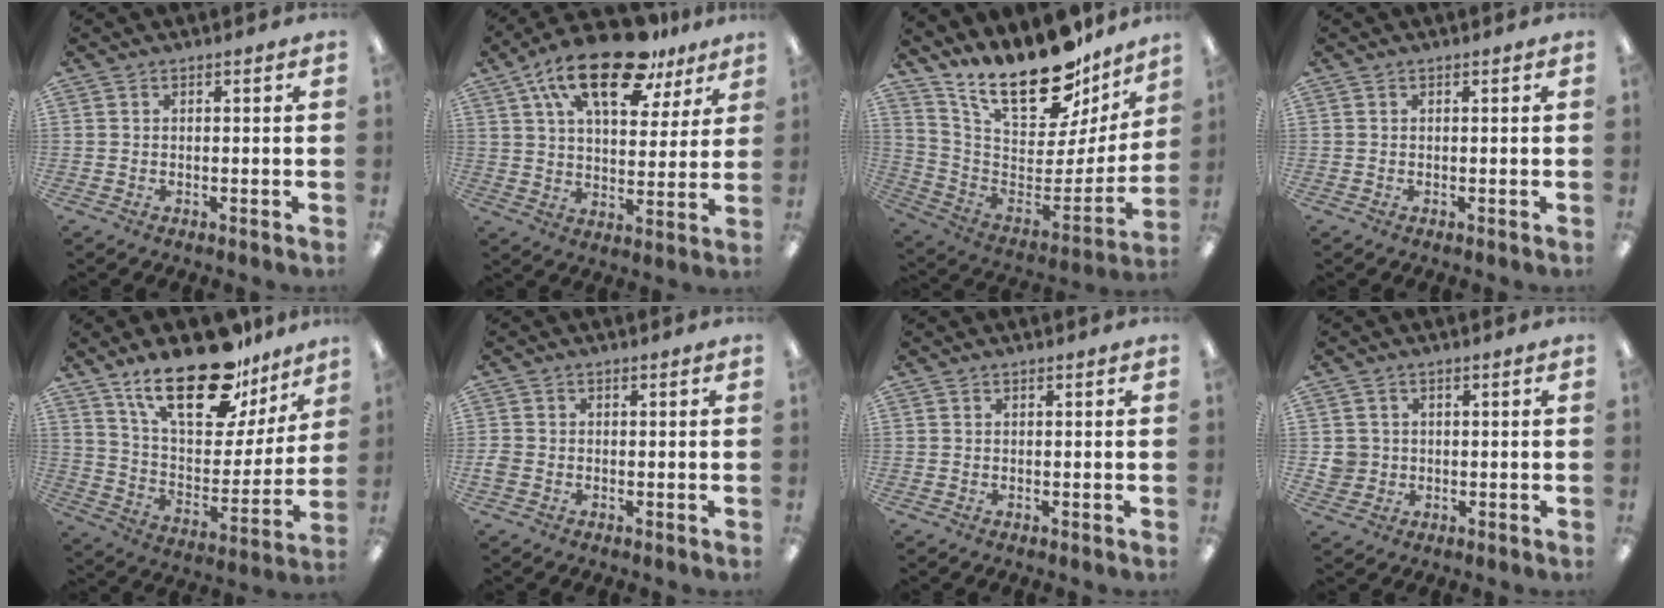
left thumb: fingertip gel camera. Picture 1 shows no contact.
{"total": 20.4, "force": [12.8, 9.0, 13.1], "torque": [-0.218, -0.057, 0.216]}
{"total": 23.7, "force": [17.6, 8.7, 13.3], "torque": [-0.211, -0.125, 0.304]}
{"total": 0.0}
{"total": 24.2, "force": [17.0, 9.6, 14.3], "torque": [-0.235, -0.102, 0.293]}
{"total": 1.8, "force": [-0.6, 1.5, 0.9], "torque": [-0.013, 0.004, -0.010]}
{"total": 0.0}
{"total": 3.8, "force": [0.2, 3.8, 0.4], "torque": [-0.007, 0.006, 0.003]}